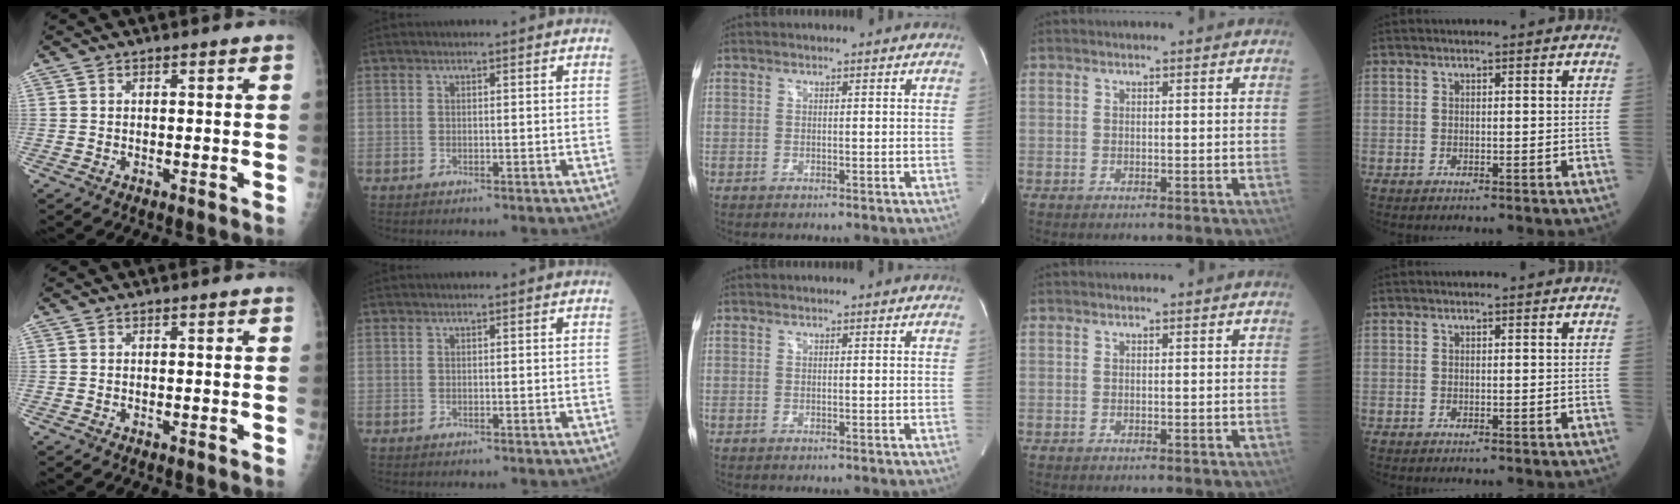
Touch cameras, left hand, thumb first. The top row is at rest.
{}